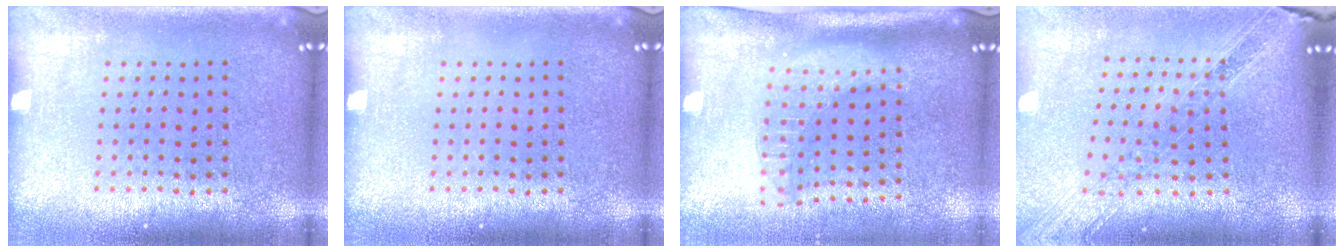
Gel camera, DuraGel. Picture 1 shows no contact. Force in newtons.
{"total": 0.0}
{"total": 1.9, "press": 1.6, "slide": 1.1}
{"total": 1.2, "press": 1.1, "slide": 0.3}